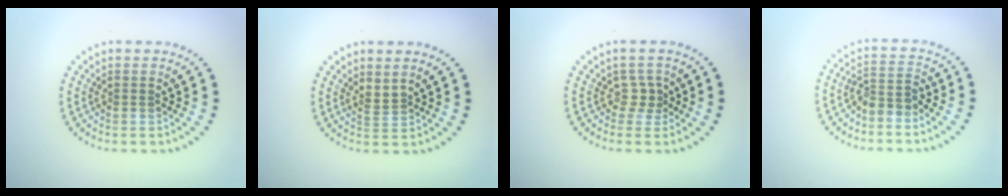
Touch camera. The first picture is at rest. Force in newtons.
{"total": 1.2, "press": 0.6, "slide": 1.0}
{"total": 1.4, "press": 0.9, "slide": 1.0}
{"total": 2.4, "press": 1.9, "slide": 1.5}